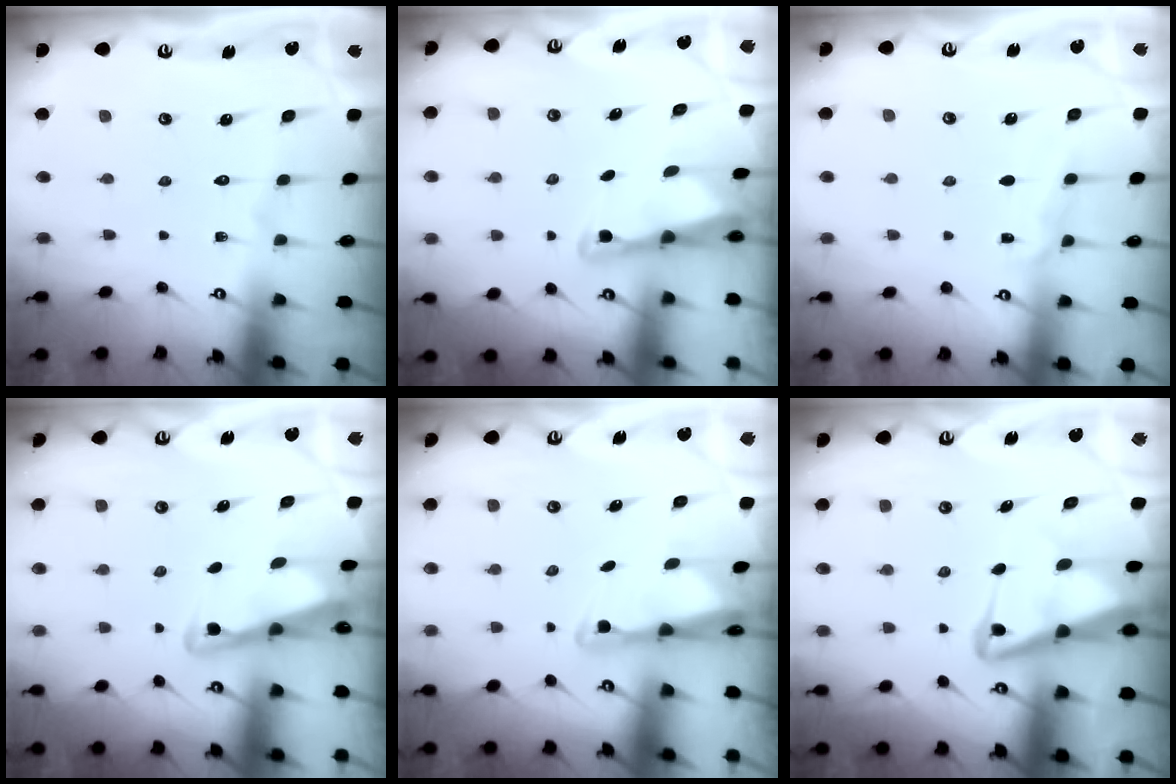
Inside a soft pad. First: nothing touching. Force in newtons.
{"total": 3.0, "press": 3.0, "slide": 0.2}
{"total": 4.8, "press": 4.7, "slide": 0.4}
{"total": 3.4, "press": 3.4, "slide": 0.4}
{"total": 2.7, "press": 2.7, "slide": 0.5}
{"total": 7.0, "press": 6.9, "slide": 0.9}